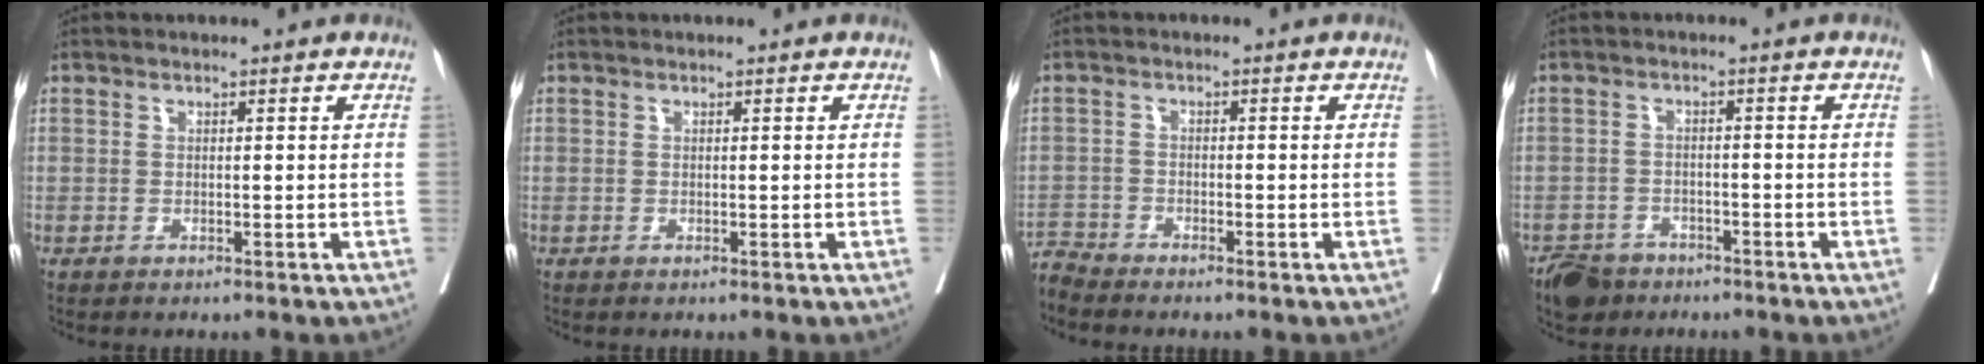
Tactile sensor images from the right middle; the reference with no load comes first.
{"total": 0.0}
{"total": 2.6, "force": [-2.5, -0.5, -0.5], "torque": [0.015, -0.015, -0.050]}
{"total": 4.7, "force": [-3.6, 2.8, 0.8], "torque": [-0.013, 0.003, -0.063]}